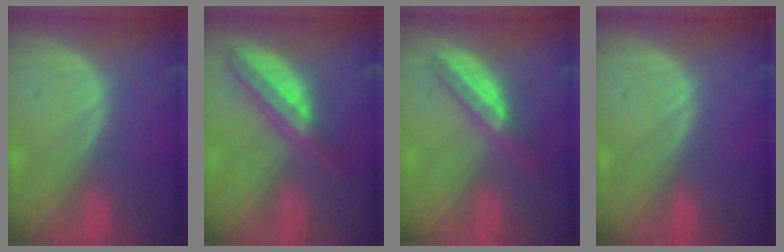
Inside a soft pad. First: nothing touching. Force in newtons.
{"total": 6.5, "press": 5.7, "slide": 3.1}
{"total": 5.8, "press": 5.2, "slide": 2.6}
{"total": 0.0}